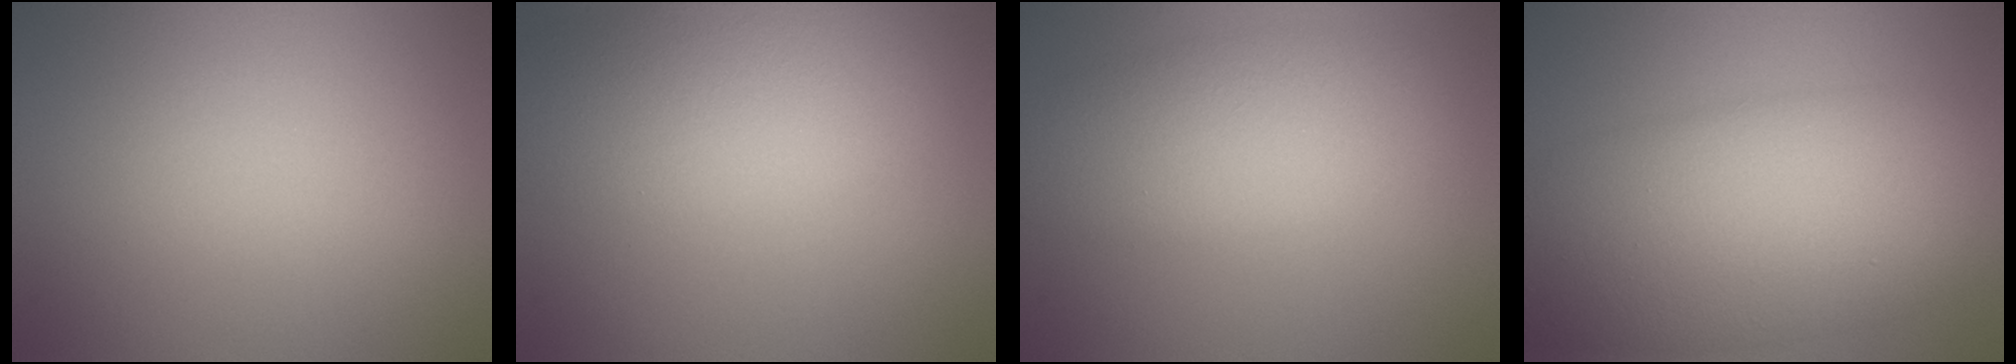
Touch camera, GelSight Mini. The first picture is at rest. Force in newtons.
{"total": 7.0, "press": 7.0, "slide": 0.6}
{"total": 5.3, "press": 5.3, "slide": 0.4}
{"total": 11.8, "press": 11.8, "slide": 0.1}